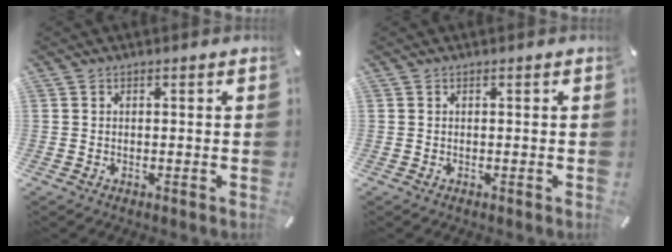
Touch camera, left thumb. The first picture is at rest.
{"total": 0.0}